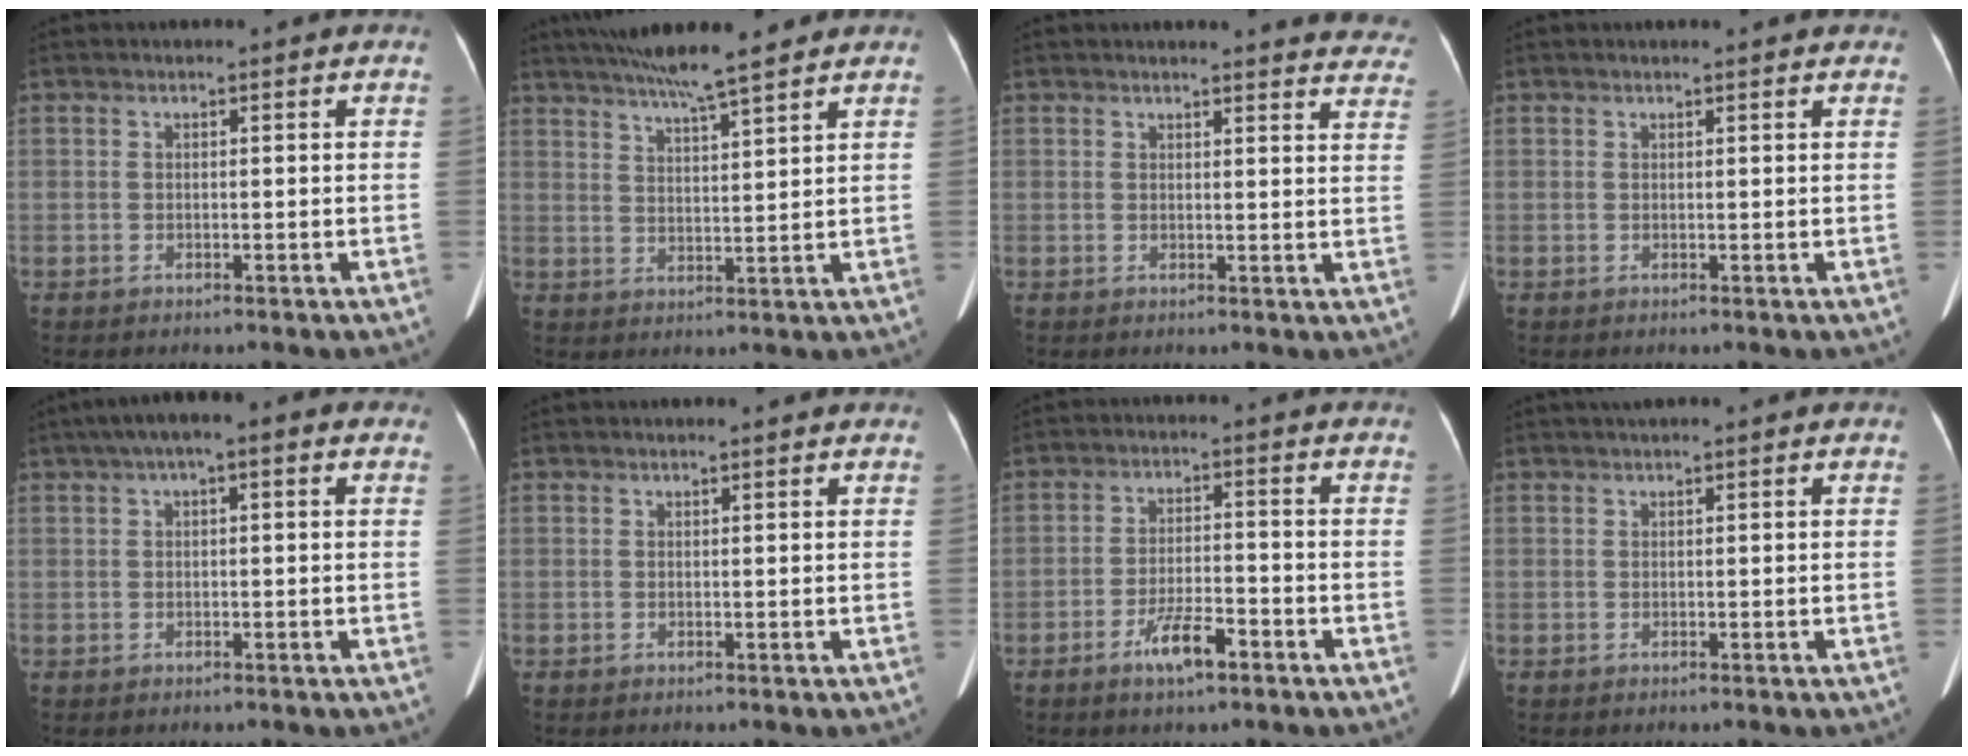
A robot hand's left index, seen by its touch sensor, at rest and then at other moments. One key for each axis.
{"total": 11.0, "fx": 9.3, "fy": 0.0, "fz": 6.0, "tx": -0.104, "ty": 0.019, "tz": 0.143}
{"total": 13.8, "fx": 13.3, "fy": 2.0, "fz": 3.1, "tx": -0.003, "ty": -0.054, "tz": 0.115}
{"total": 3.2, "fx": 2.9, "fy": 0.4, "fz": 1.3, "tx": -0.015, "ty": 0.016, "tz": 0.028}
{"total": 6.6, "fx": 3.3, "fy": 1.9, "fz": 5.5, "tx": -0.090, "ty": 0.040, "tz": 0.042}
{"total": 2.3, "fx": 2.1, "fy": 0.0, "fz": 0.9, "tx": -0.011, "ty": 0.013, "tz": 0.022}
{"total": 5.4, "fx": -3.4, "fy": 1.2, "fz": 4.1, "tx": -0.079, "ty": -0.002, "tz": -0.058}
{"total": 1.3, "fx": 1.0, "fy": -0.1, "fz": 0.9, "tx": -0.012, "ty": 0.019, "tz": 0.021}